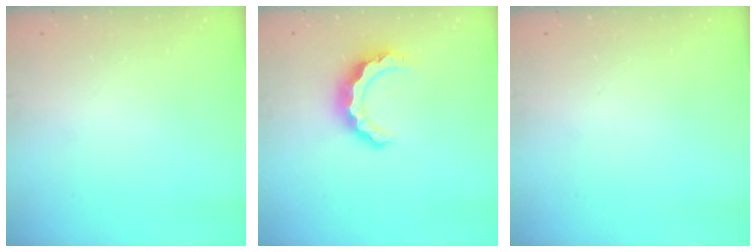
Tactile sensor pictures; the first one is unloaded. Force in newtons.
{"total": 8.1, "press": 8.1, "slide": 0.7}
{"total": 0.0}